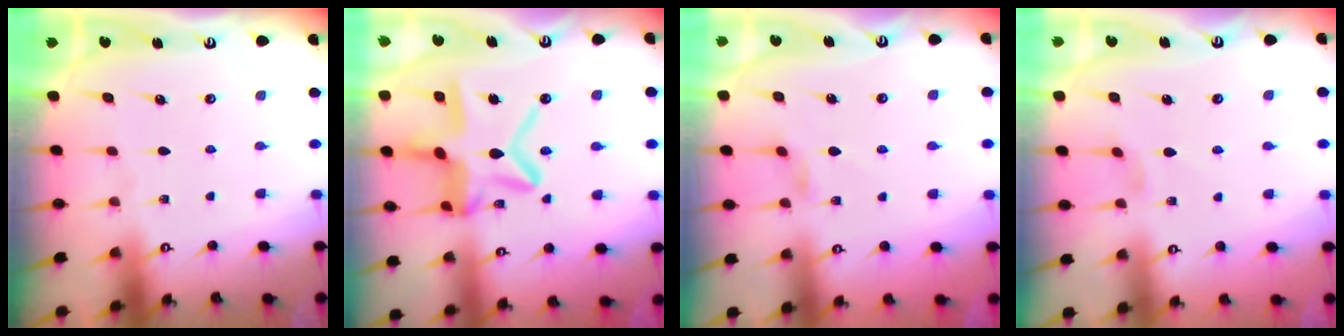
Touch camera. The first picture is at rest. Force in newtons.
{"total": 15.7, "press": 15.6, "slide": 1.3}
{"total": 2.9, "press": 2.8, "slide": 0.5}
{"total": 0.0}